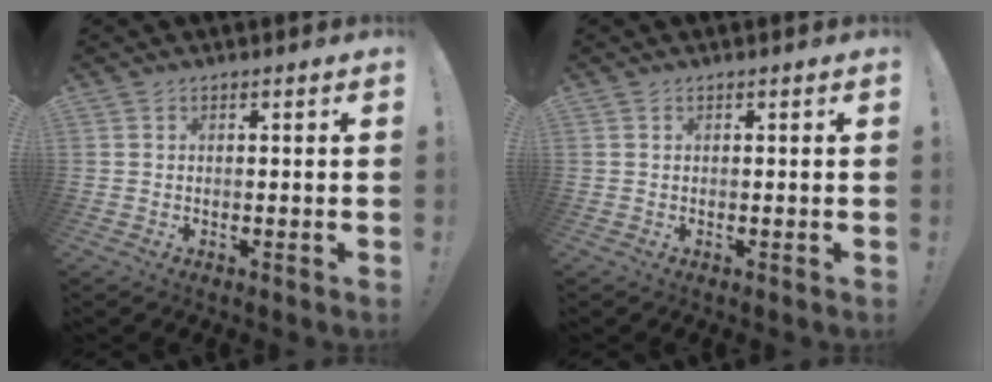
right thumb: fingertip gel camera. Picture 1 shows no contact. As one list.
[{"total": 0.0}]